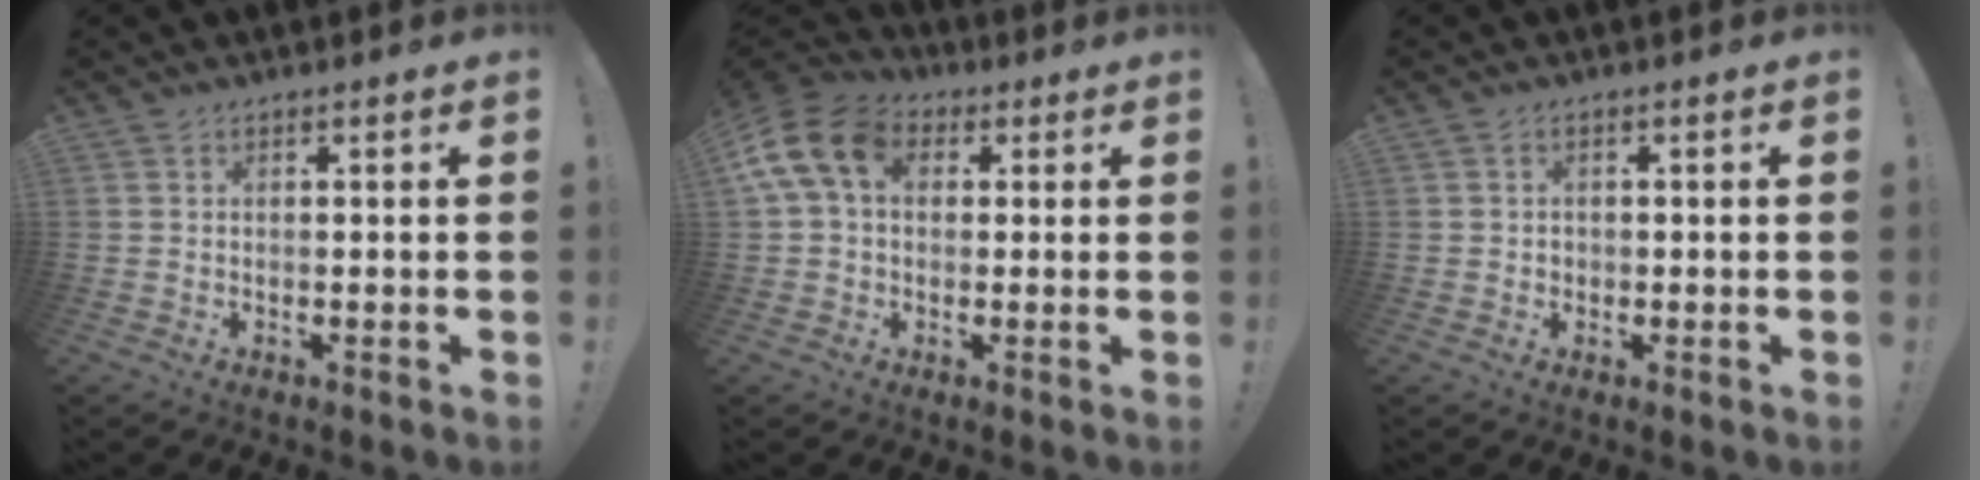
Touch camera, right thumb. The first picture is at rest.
{"total": 13.2, "force": [3.5, 9.1, 8.8], "torque": [-0.169, 0.003, 0.069]}
{"total": 1.4, "force": [-0.1, 1.3, 0.5], "torque": [-0.014, 0.005, -0.003]}